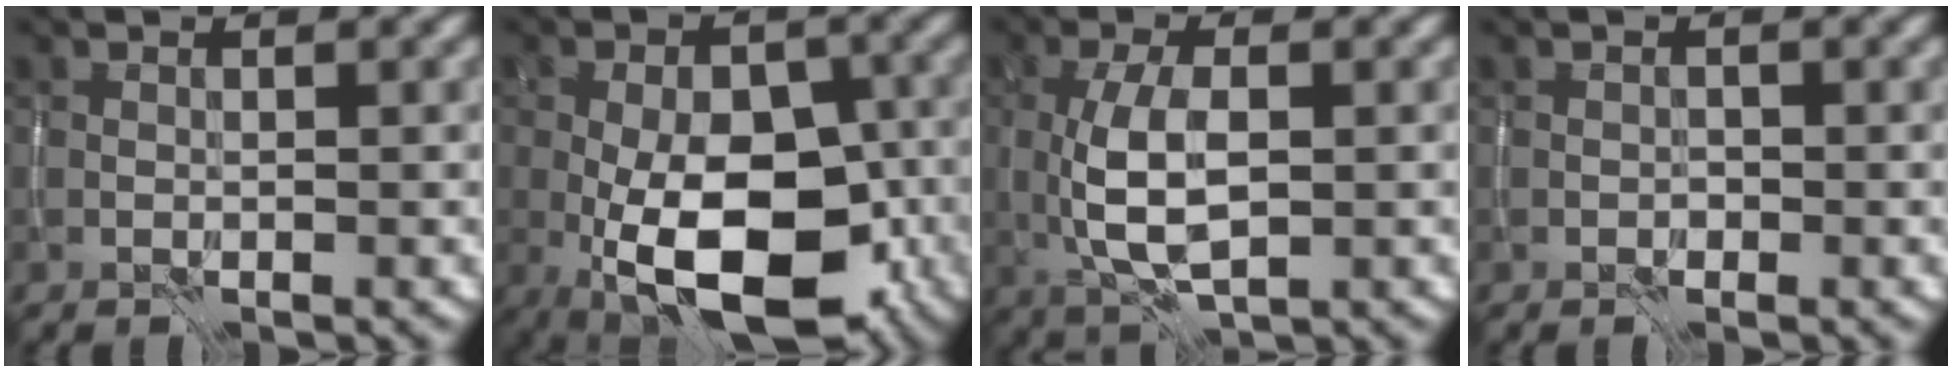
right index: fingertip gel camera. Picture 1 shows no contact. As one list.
[{"total": 13.2, "force": [-4.3, 7.0, 10.3], "torque": [-0.160, -0.016, -0.065]}, {"total": 5.7, "force": [-0.1, 2.7, 5.1], "torque": [-0.113, -0.002, 0.001]}, {"total": 0.8, "force": [-0.4, 0.7, 0.3], "torque": [-0.004, -0.003, -0.003]}]